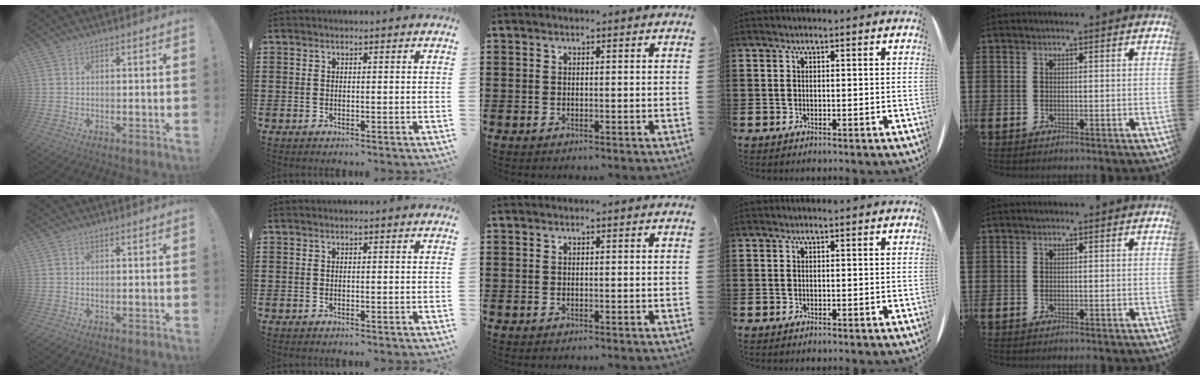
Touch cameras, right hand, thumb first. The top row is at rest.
{}